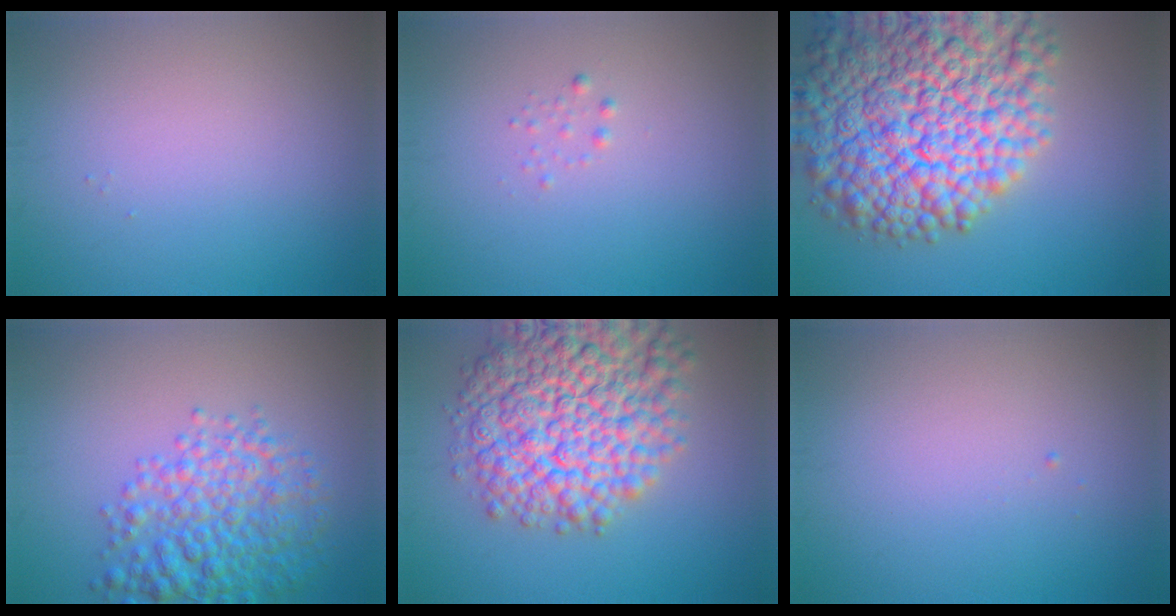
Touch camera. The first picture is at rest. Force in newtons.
{"total": 0.6, "press": 0.6, "slide": 0.0}
{"total": 16.1, "press": 16.0, "slide": 0.8}
{"total": 6.4, "press": 6.4, "slide": 0.2}
{"total": 11.9, "press": 11.9, "slide": 0.5}
{"total": 0.0}